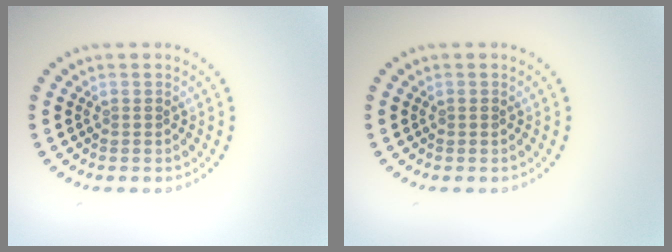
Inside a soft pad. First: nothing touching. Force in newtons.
{"total": 0.5, "press": 0.5, "slide": 0.0}